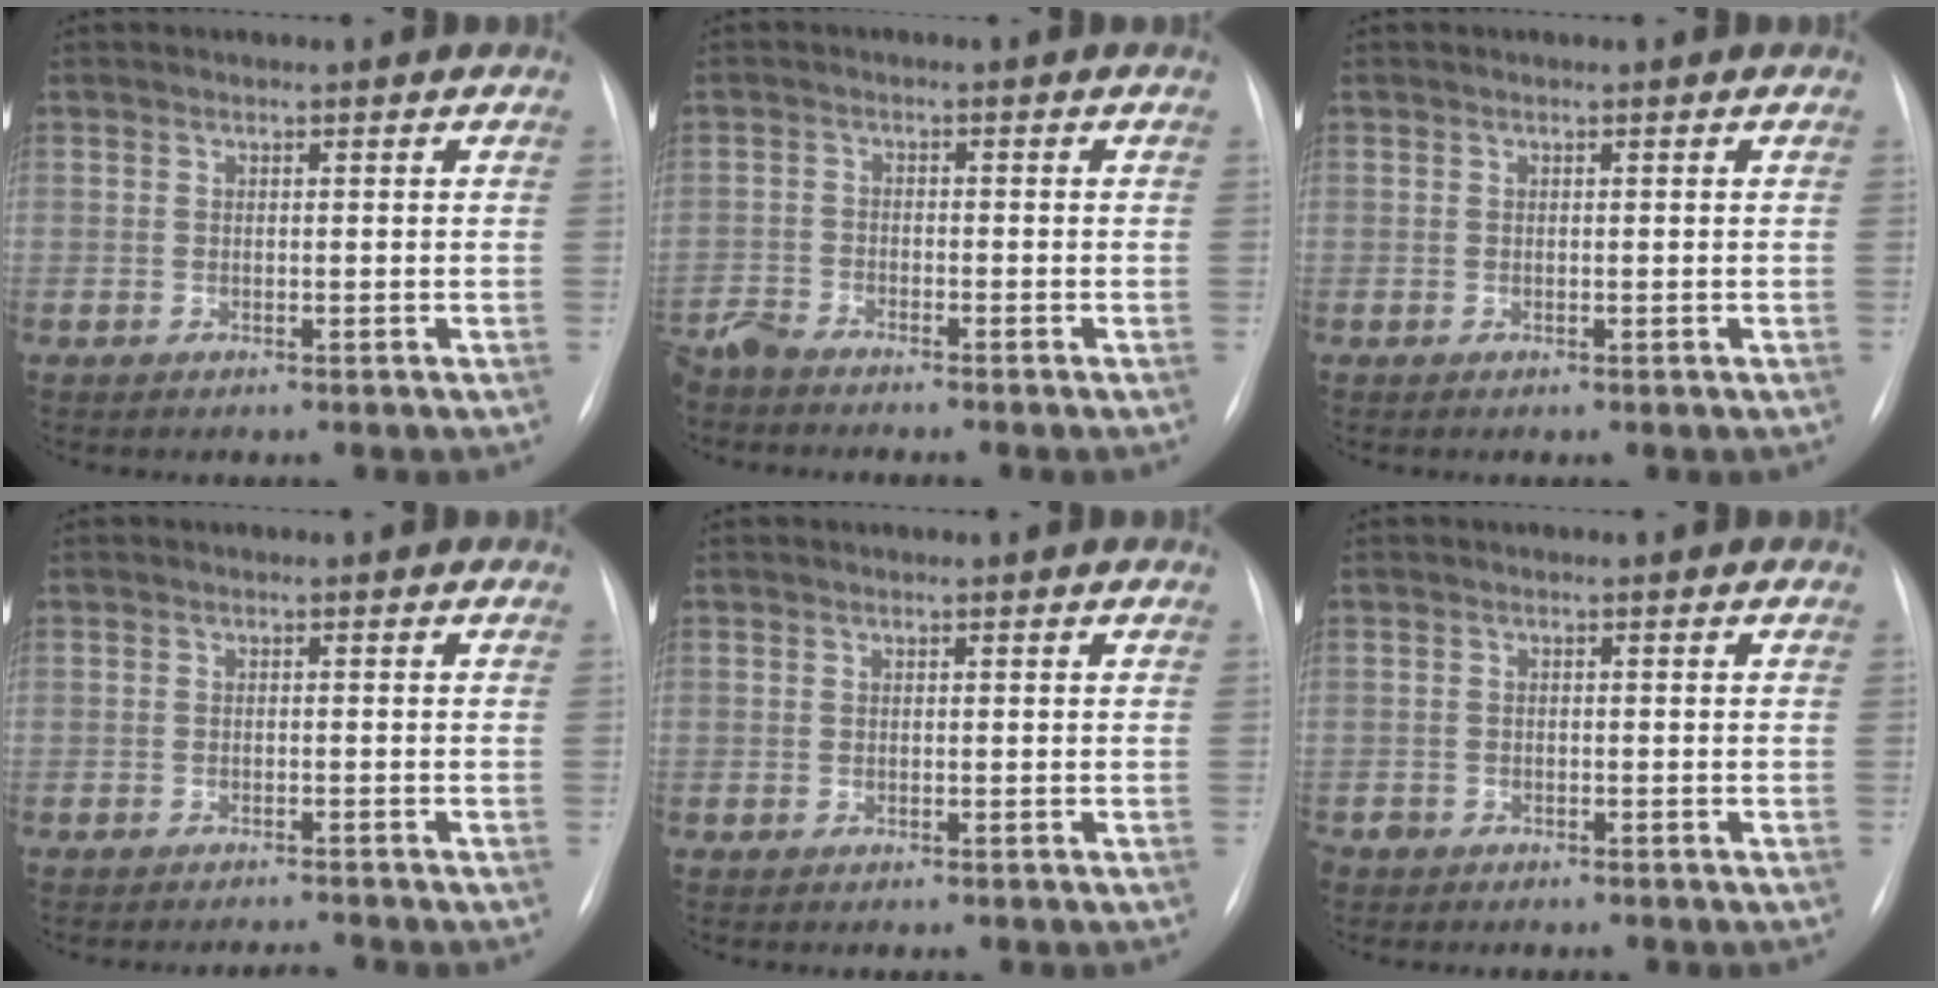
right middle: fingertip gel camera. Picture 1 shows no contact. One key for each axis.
{"total": 4.1, "fx": -4.1, "fy": -0.1, "fz": 0.8, "tx": -0.012, "ty": -0.017, "tz": -0.080}
{"total": 0.0}
{"total": 2.0, "fx": -1.9, "fy": -0.7, "fz": -0.1, "tx": -0.001, "ty": -0.011, "tz": -0.026}
{"total": 0.0}
{"total": 1.9, "fx": -1.5, "fy": 1.1, "fz": 0.1, "tx": -0.006, "ty": 0.002, "tz": -0.028}